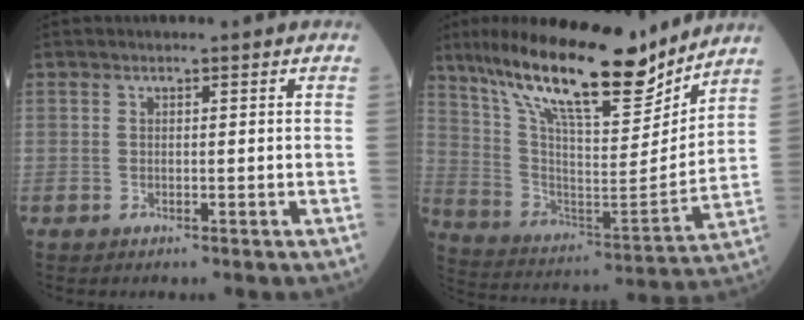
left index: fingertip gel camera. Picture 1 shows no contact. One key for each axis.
{"total": 21.4, "fx": 16.9, "fy": 4.2, "fz": 12.5, "tx": -0.228, "ty": -0.006, "tz": 0.292}